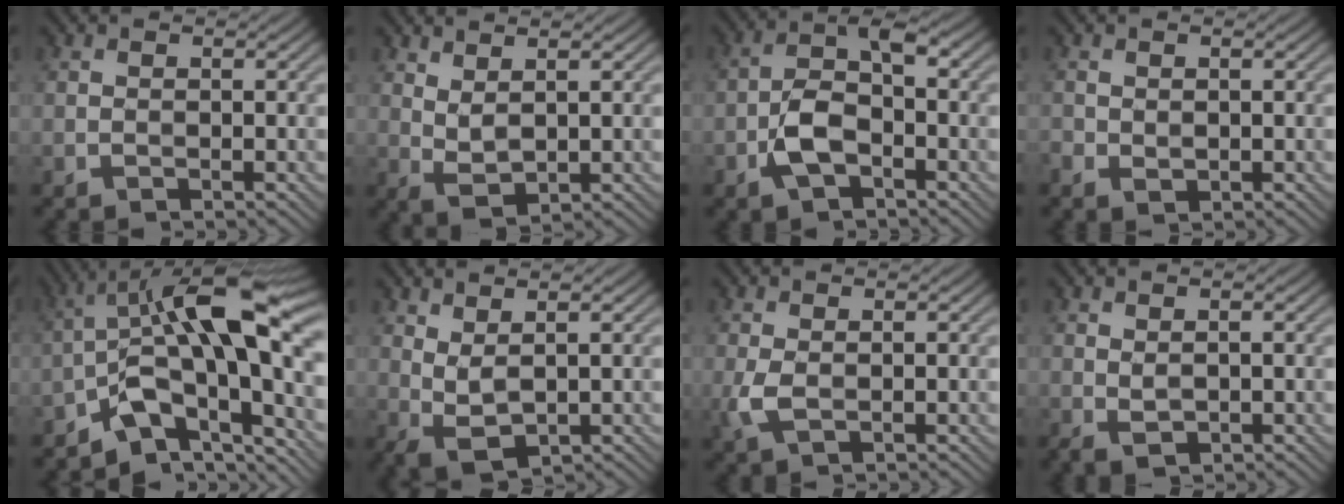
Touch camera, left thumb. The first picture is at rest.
{"total": 2.9, "force": [1.8, 0.8, 2.1], "torque": [-0.056, -0.004, 0.041]}
{"total": 5.8, "force": [-2.1, 2.9, 4.6], "torque": [-0.092, 0.008, -0.046]}
{"total": 1.4, "force": [-0.2, 1.0, 1.0], "torque": [-0.027, -0.007, -0.001]}
{"total": 14.3, "force": [-3.4, 6.0, 12.5], "torque": [-0.191, 0.013, -0.070]}
{"total": 3.1, "force": [1.6, 1.0, 2.5], "torque": [-0.067, -0.003, 0.036]}
{"total": 2.6, "force": [-0.1, 1.4, 2.2], "torque": [-0.060, -0.003, -0.003]}
{"total": 1.4, "force": [0.3, 0.6, 1.2], "torque": [-0.030, -0.003, 0.011]}